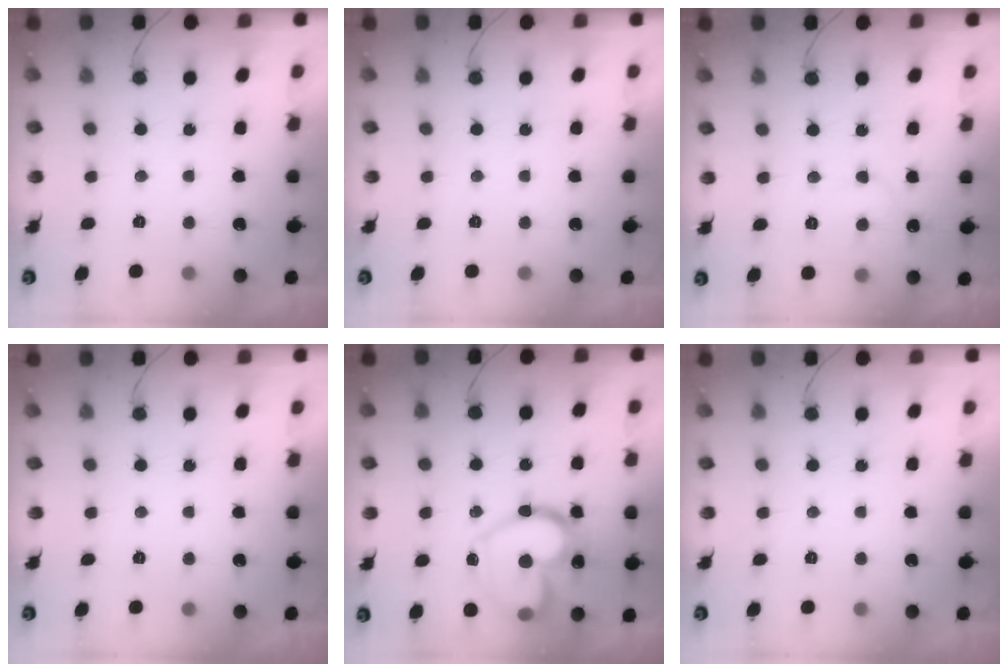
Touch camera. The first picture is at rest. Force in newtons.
{"total": 0.0}
{"total": 6.8, "press": 6.8, "slide": 0.4}
{"total": 0.0}
{"total": 21.8, "press": 21.7, "slide": 2.4}
{"total": 0.0}